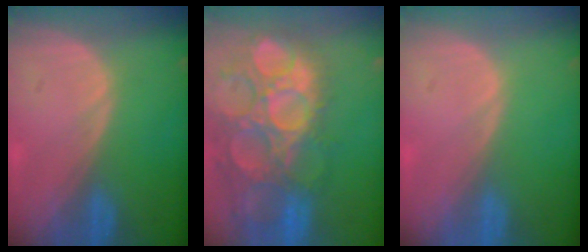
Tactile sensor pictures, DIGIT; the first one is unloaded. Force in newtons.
{"total": 15.3, "press": 12.6, "slide": 8.7}
{"total": 0.0}